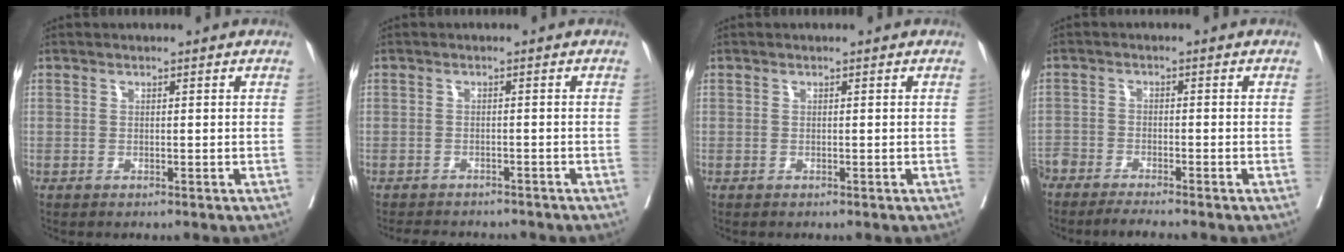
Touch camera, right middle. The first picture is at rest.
{"total": 7.1, "force": [-6.5, 2.0, 1.8], "torque": [-0.019, -0.004, -0.084]}
{"total": 0.0}
{"total": 6.3, "force": [-5.8, 0.3, 2.4], "torque": [-0.036, -0.012, -0.101]}